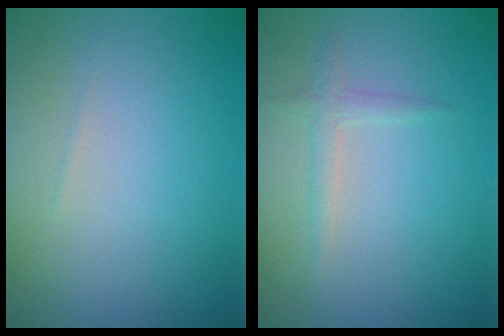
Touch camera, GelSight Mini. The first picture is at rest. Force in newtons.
{"total": 1.3, "press": 1.3, "slide": 0.0}